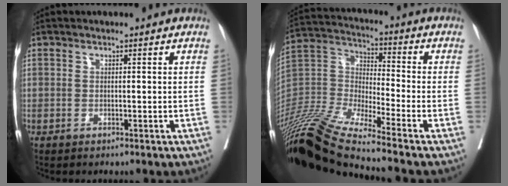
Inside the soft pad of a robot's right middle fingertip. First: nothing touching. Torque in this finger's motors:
{"motor_torque": [-0.65, -1.03, 0.35, 0.20]}